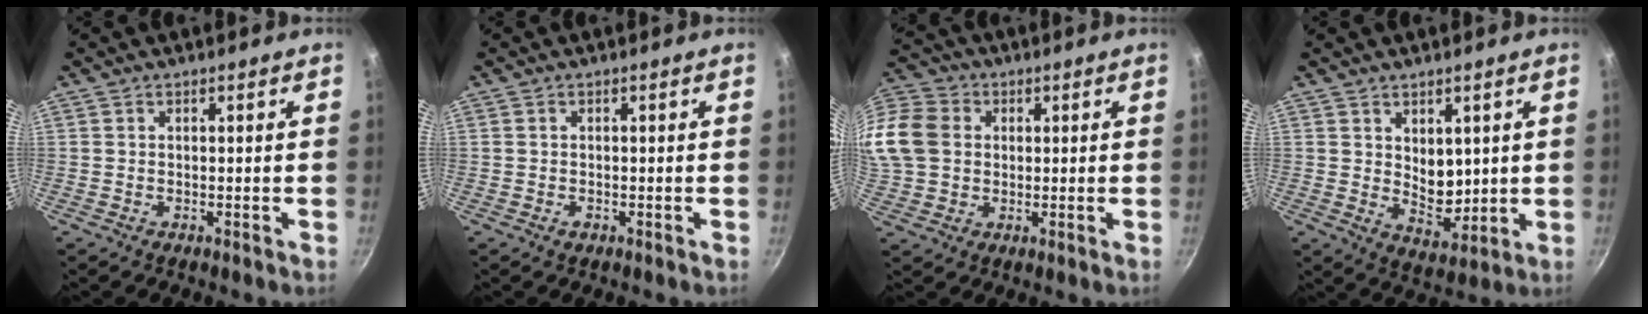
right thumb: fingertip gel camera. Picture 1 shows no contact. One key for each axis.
{"total": 0.8, "fx": -0.4, "fy": 0.6, "fz": 0.4, "tx": -0.005, "ty": 0.000, "tz": -0.006}
{"total": 23.7, "fx": 3.8, "fy": 19.9, "fz": 12.3, "tx": -0.319, "ty": 0.056, "tz": 0.068}
{"total": 7.0, "fx": 1.9, "fy": 4.8, "fz": 4.8, "tx": -0.050, "ty": -0.032, "tz": 0.040}